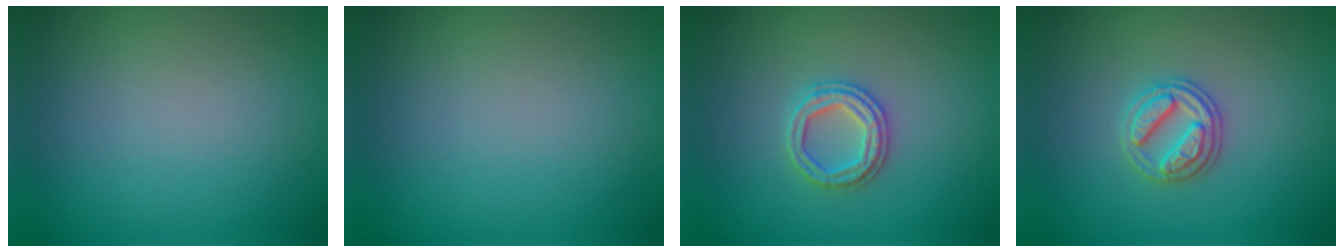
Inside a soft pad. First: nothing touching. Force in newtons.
{"total": 0.0}
{"total": 2.4, "press": 2.4, "slide": 0.4}
{"total": 2.9, "press": 2.8, "slide": 0.9}